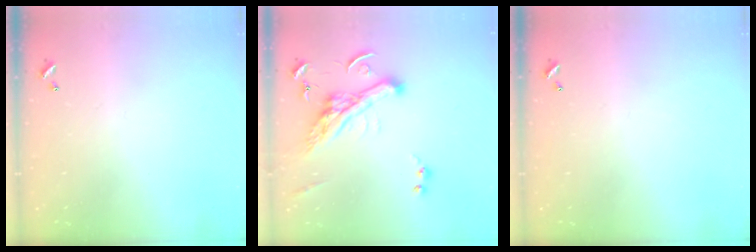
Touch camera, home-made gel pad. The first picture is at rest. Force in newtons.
{"total": 6.7, "press": 6.5, "slide": 1.6}
{"total": 0.0}